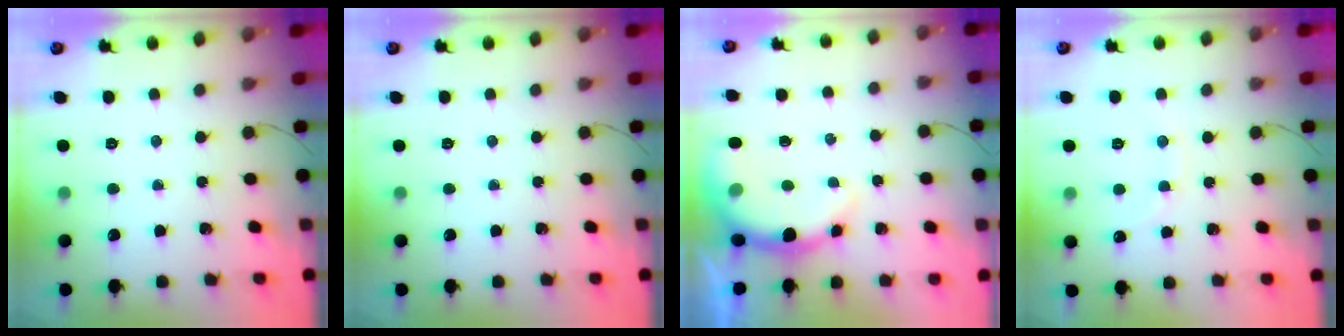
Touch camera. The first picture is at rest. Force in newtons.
{"total": 0.0}
{"total": 7.2, "press": 7.1, "slide": 1.3}
{"total": 6.8, "press": 6.7, "slide": 1.3}